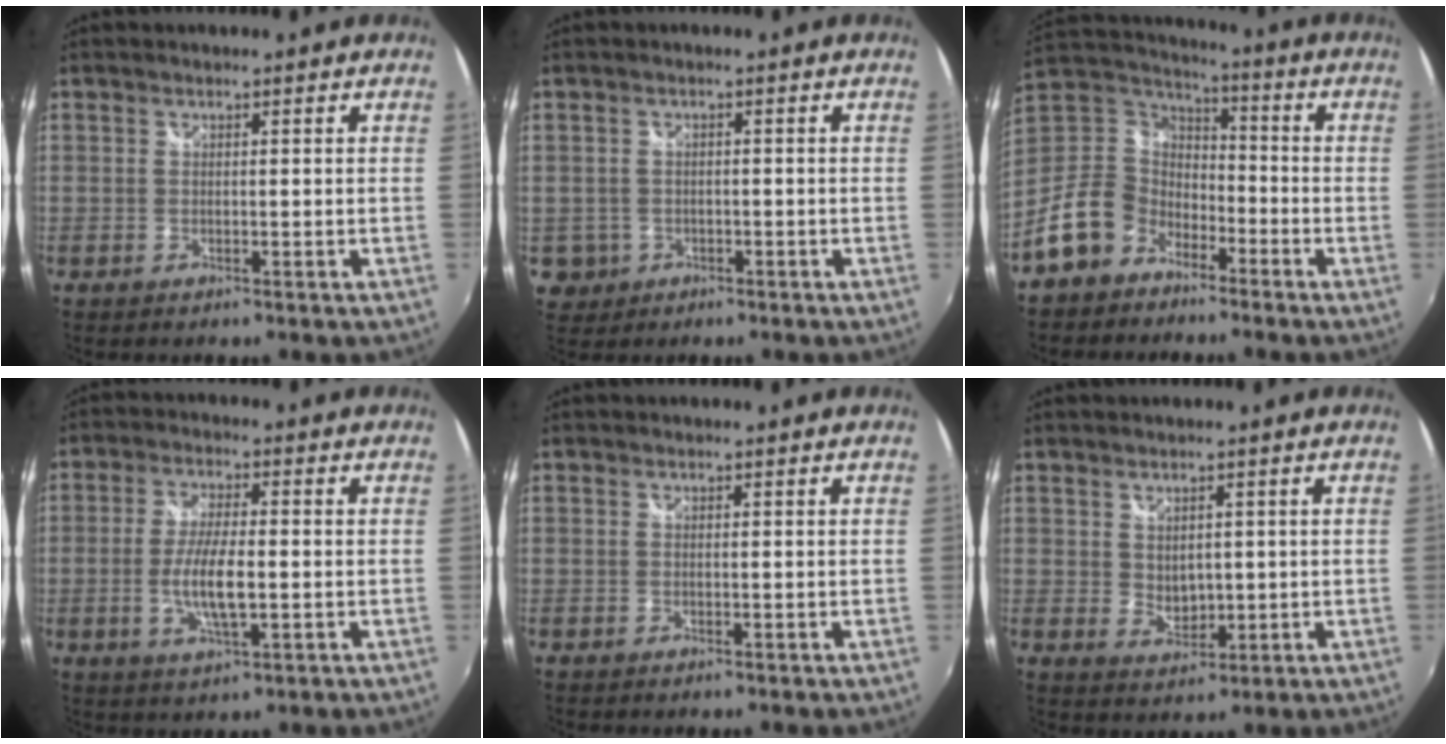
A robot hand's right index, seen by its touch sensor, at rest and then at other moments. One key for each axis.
{"total": 4.4, "fx": -1.0, "fy": 4.2, "fz": 0.7, "tx": -0.025, "ty": 0.005, "tz": -0.006}
{"total": 14.5, "fx": -9.1, "fy": 10.1, "fz": 5.2, "tx": -0.143, "ty": 0.024, "tz": -0.164}
{"total": 8.0, "fx": -1.5, "fy": 2.1, "fz": 7.6, "tx": -0.151, "ty": -0.006, "tz": -0.027}
{"total": 0.0}
{"total": 3.5, "fx": 0.9, "fy": 2.7, "fz": 2.0, "tx": -0.028, "ty": -0.003, "tz": 0.021}